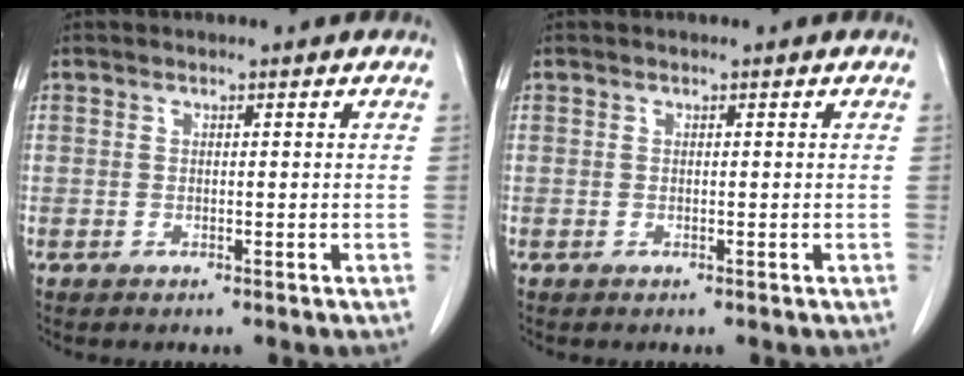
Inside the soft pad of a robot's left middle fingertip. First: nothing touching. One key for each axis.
{"total": 0.0}